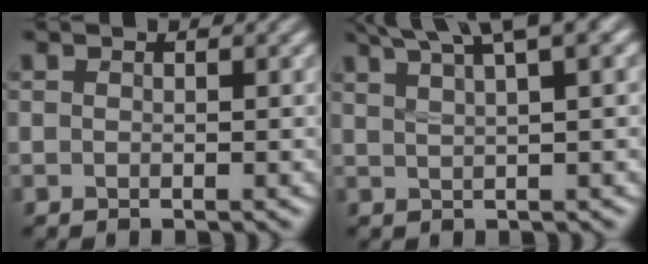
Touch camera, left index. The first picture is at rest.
{"total": 7.7, "force": [5.4, 1.7, 5.2], "torque": [-0.063, 0.029, 0.058]}